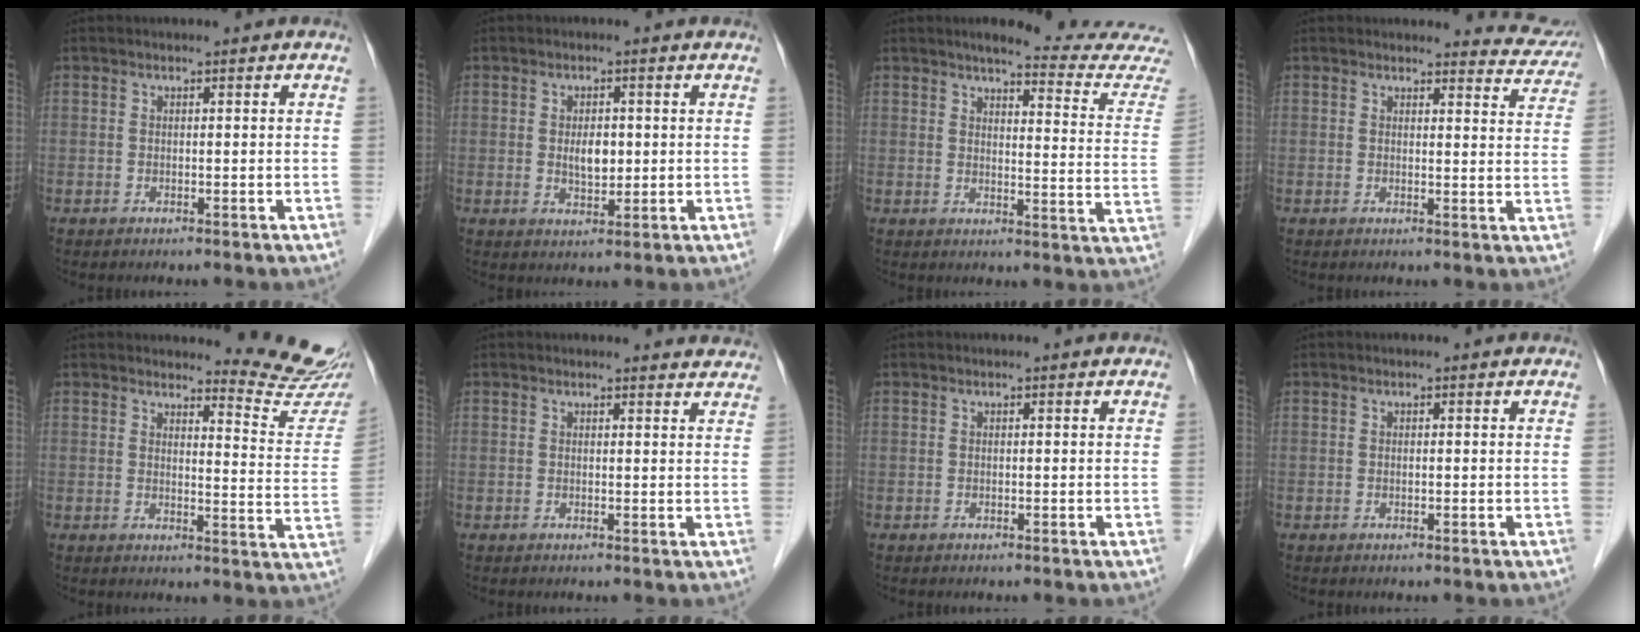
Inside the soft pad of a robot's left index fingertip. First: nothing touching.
{"total": 3.4, "force": [0.3, 1.8, 2.9], "torque": [-0.051, 0.000, 0.009]}
{"total": 15.5, "force": [14.9, -0.4, 4.6], "torque": [-0.045, -0.089, 0.154]}
{"total": 5.9, "force": [5.8, 1.0, -0.6], "torque": [0.020, -0.032, 0.041]}
{"total": 9.8, "force": [9.7, -0.5, 0.6], "torque": [-0.005, -0.092, 0.100]}
{"total": 4.1, "force": [4.0, 1.0, 0.2], "torque": [0.005, -0.009, 0.024]}
{"total": 0.0}
{"total": 0.0}